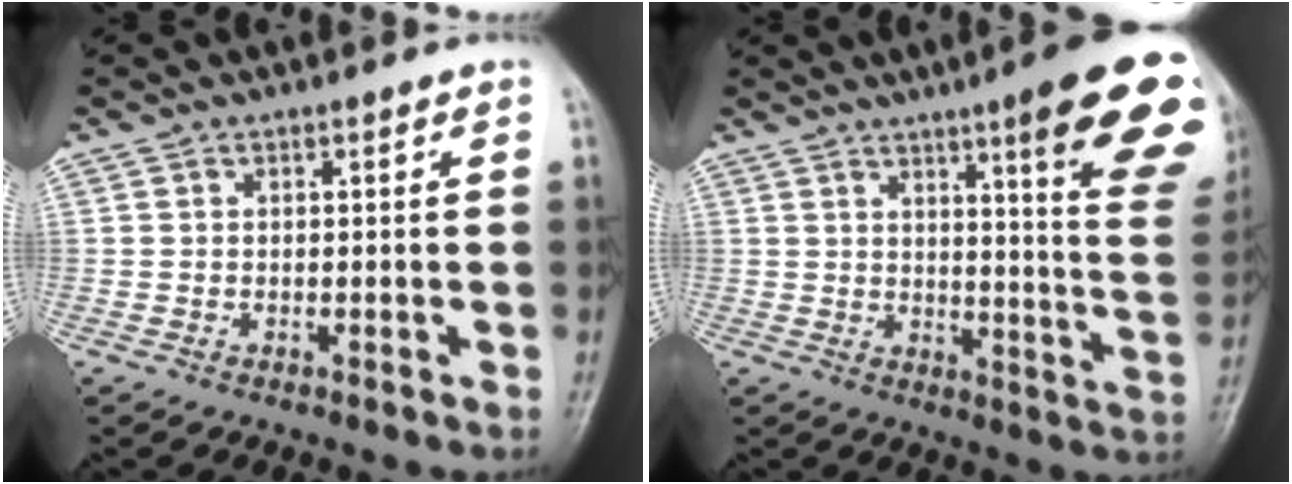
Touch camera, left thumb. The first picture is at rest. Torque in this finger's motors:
{"motor_torque": [2.65, 1.74, 1.77, -1.00, 0.31]}